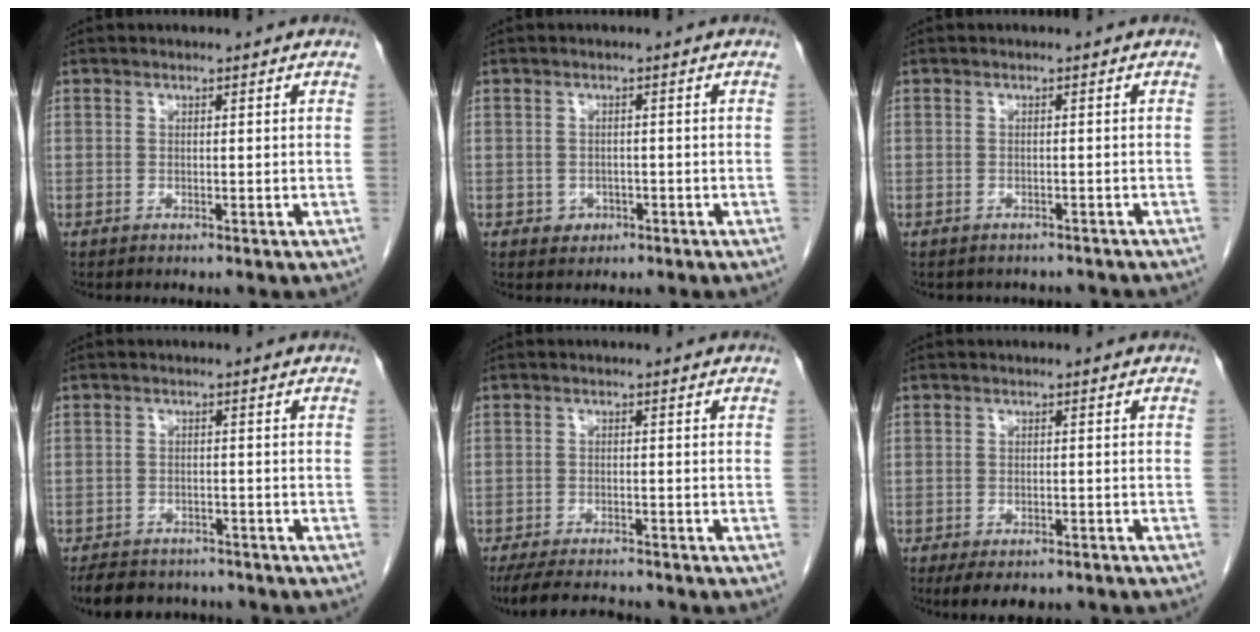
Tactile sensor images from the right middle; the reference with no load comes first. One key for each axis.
{"total": 1.8, "fx": -0.7, "fy": 1.5, "fz": 0.5, "tx": -0.003, "ty": 0.006, "tz": -0.005}
{"total": 4.1, "fx": -3.6, "fy": 1.8, "fz": 0.6, "tx": -0.006, "ty": 0.005, "tz": -0.040}
{"total": 10.0, "fx": -8.8, "fy": 3.9, "fz": 3.1, "tx": -0.056, "ty": -0.001, "tz": -0.117}
{"total": 8.7, "fx": -7.8, "fy": 1.7, "fz": 3.3, "tx": -0.058, "ty": -0.011, "tz": -0.121}
{"total": 7.8, "fx": -6.1, "fy": 3.0, "fz": 3.7, "tx": -0.043, "ty": -0.002, "tz": -0.079}